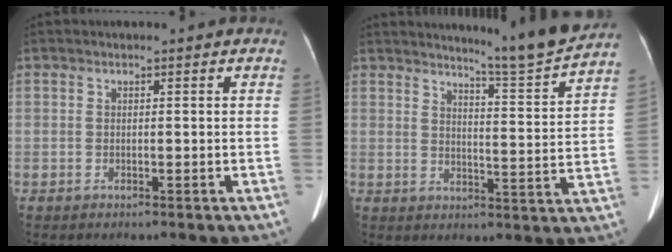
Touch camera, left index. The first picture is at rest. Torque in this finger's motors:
{"motor_torque": [0.61, -0.99, 0.01, 0.09]}